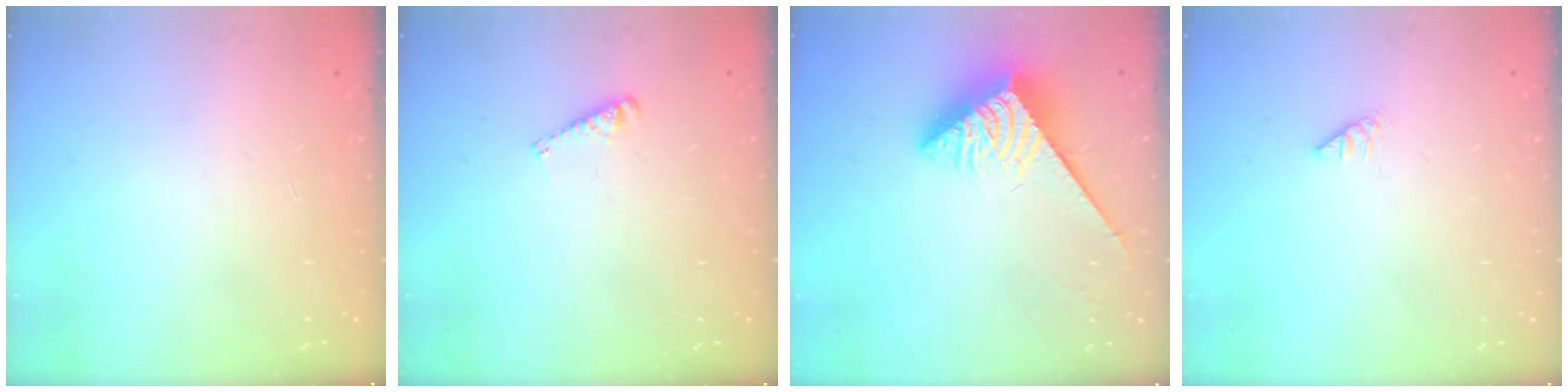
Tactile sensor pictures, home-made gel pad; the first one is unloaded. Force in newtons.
{"total": 3.6, "press": 3.6, "slide": 0.4}
{"total": 3.6, "press": 3.6, "slide": 0.4}
{"total": 0.0}